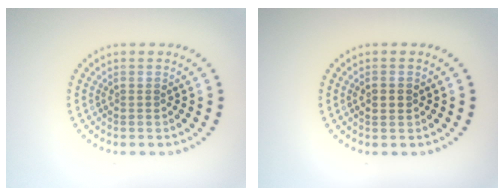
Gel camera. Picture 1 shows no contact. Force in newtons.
{"total": 2.0, "press": 2.0, "slide": 0.2}